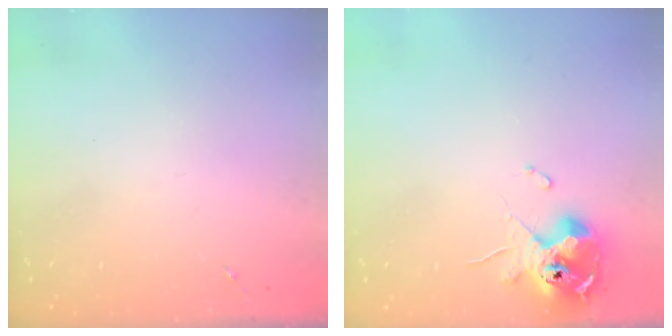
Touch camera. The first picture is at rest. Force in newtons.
{"total": 10.8, "press": 10.7, "slide": 1.7}